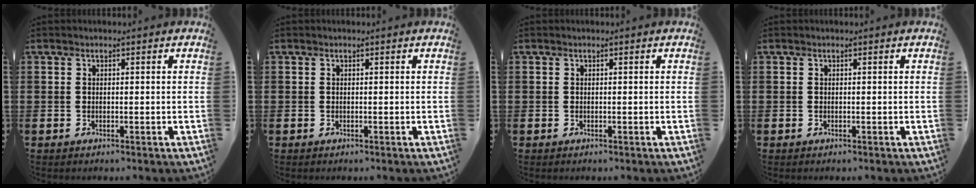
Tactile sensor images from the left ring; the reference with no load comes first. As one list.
[{"total": 0.0}, {"total": 0.0}, {"total": 0.0}]